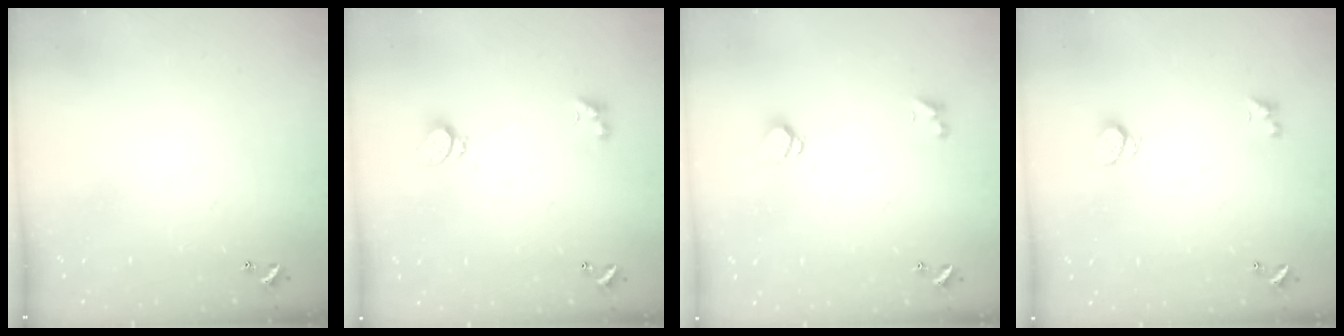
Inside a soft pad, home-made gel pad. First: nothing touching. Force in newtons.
{"total": 1.8, "press": 1.7, "slide": 0.5}
{"total": 1.5, "press": 1.4, "slide": 0.5}
{"total": 1.9, "press": 1.8, "slide": 0.7}